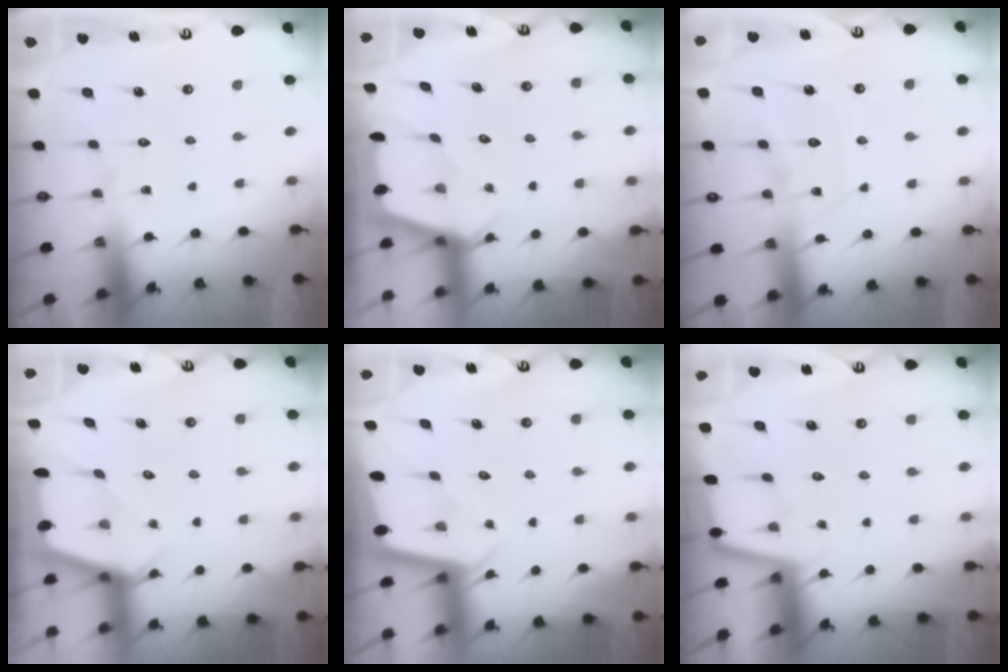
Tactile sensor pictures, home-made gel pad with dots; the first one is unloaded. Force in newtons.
{"total": 2.2, "press": 2.2, "slide": 0.3}
{"total": 9.0, "press": 9.0, "slide": 0.9}
{"total": 2.5, "press": 2.4, "slide": 0.3}
{"total": 1.8, "press": 1.8, "slide": 0.1}
{"total": 1.9, "press": 1.8, "slide": 0.3}